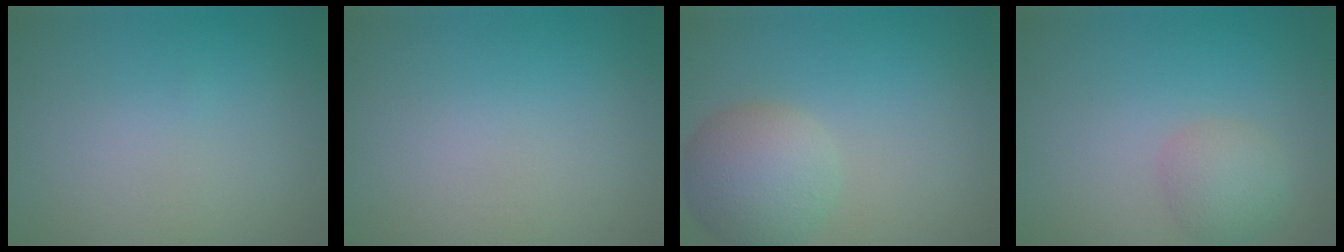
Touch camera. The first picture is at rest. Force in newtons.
{"total": 0.0}
{"total": 4.7, "press": 4.7, "slide": 0.1}
{"total": 2.5, "press": 2.5, "slide": 0.1}